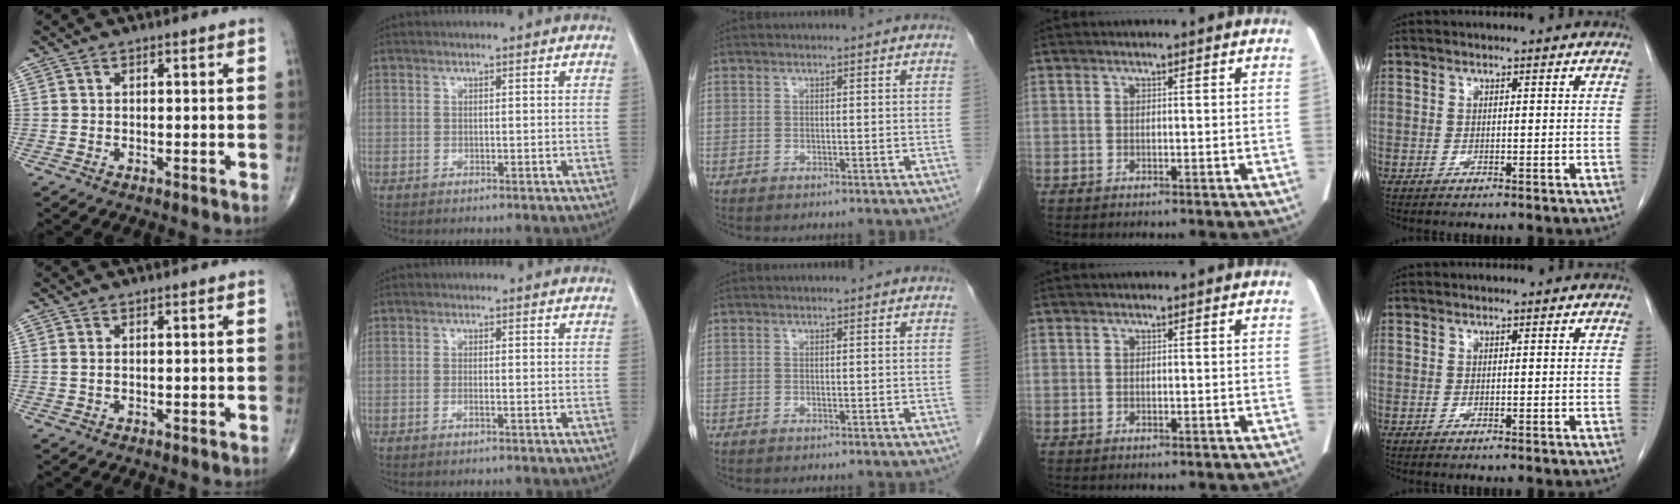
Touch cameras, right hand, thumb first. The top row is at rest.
{"thumb": {"total": 0.5, "force": [0.1, 0.2, 0.5], "torque": [-0.016, 0.001, 0.007]}, "index": {"total": 0.7, "force": [-0.2, 0.0, 0.6], "torque": [-0.012, 0.001, -0.001]}}